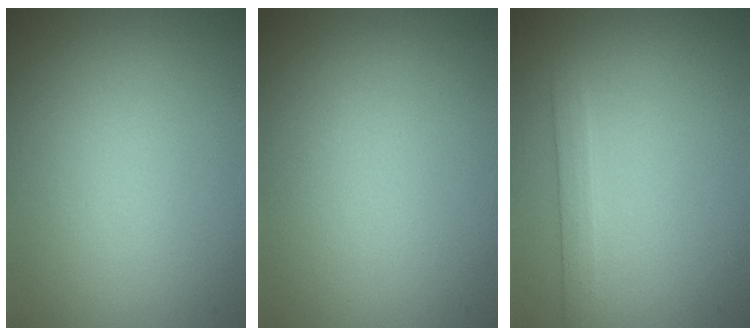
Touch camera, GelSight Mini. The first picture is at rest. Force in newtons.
{"total": 0.0}
{"total": 1.8, "press": 1.8, "slide": 0.1}